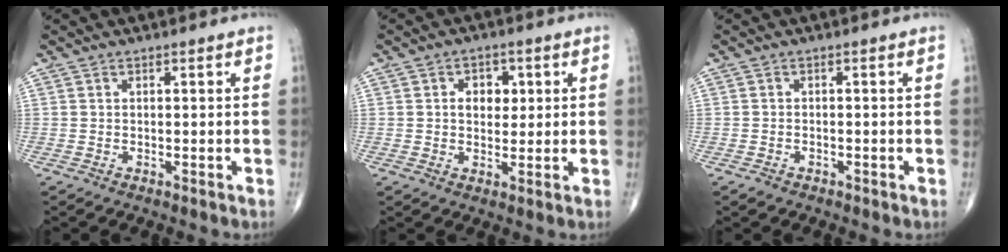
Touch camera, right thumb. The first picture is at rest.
{"total": 4.9, "force": [1.0, 3.7, 3.1], "torque": [-0.014, -0.001, 0.012]}
{"total": 1.3, "force": [-0.9, 0.8, 0.4], "torque": [-0.010, 0.002, -0.015]}